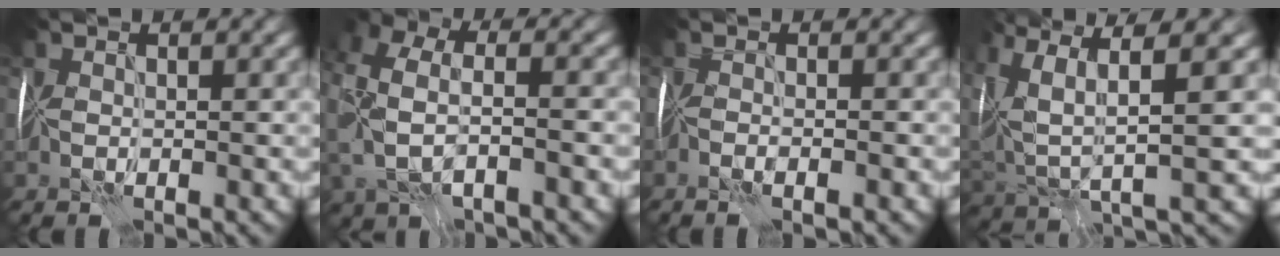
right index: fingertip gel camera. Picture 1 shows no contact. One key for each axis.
{"total": 6.5, "fx": -0.4, "fy": 3.8, "fz": 5.2, "tx": -0.120, "ty": 0.007, "tz": -0.019}
{"total": 1.4, "fx": -0.9, "fy": 0.0, "fz": 1.1, "tx": -0.027, "ty": 0.010, "tz": -0.015}
{"total": 7.8, "fx": 3.3, "fy": 2.4, "fz": 6.6, "tx": -0.143, "ty": 0.009, "tz": 0.057}